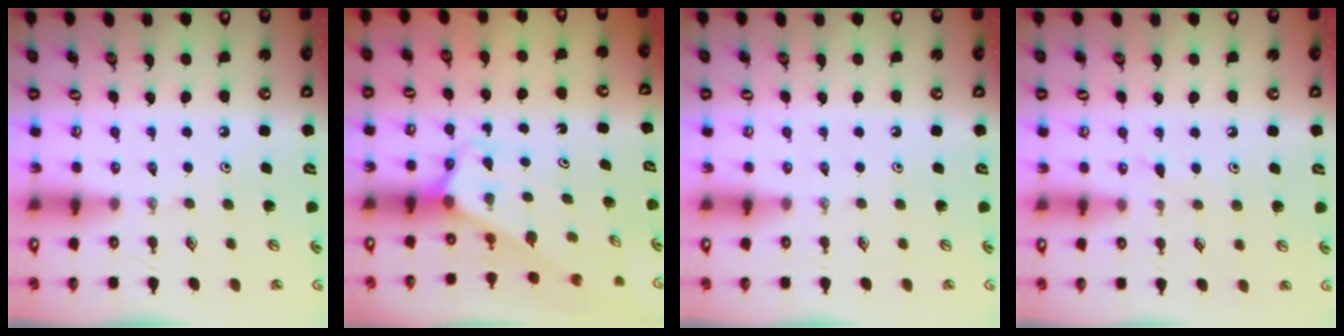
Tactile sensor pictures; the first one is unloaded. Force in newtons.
{"total": 2.5, "press": 2.5, "slide": 0.2}
{"total": 0.0}
{"total": 7.6, "press": 7.6, "slide": 0.6}